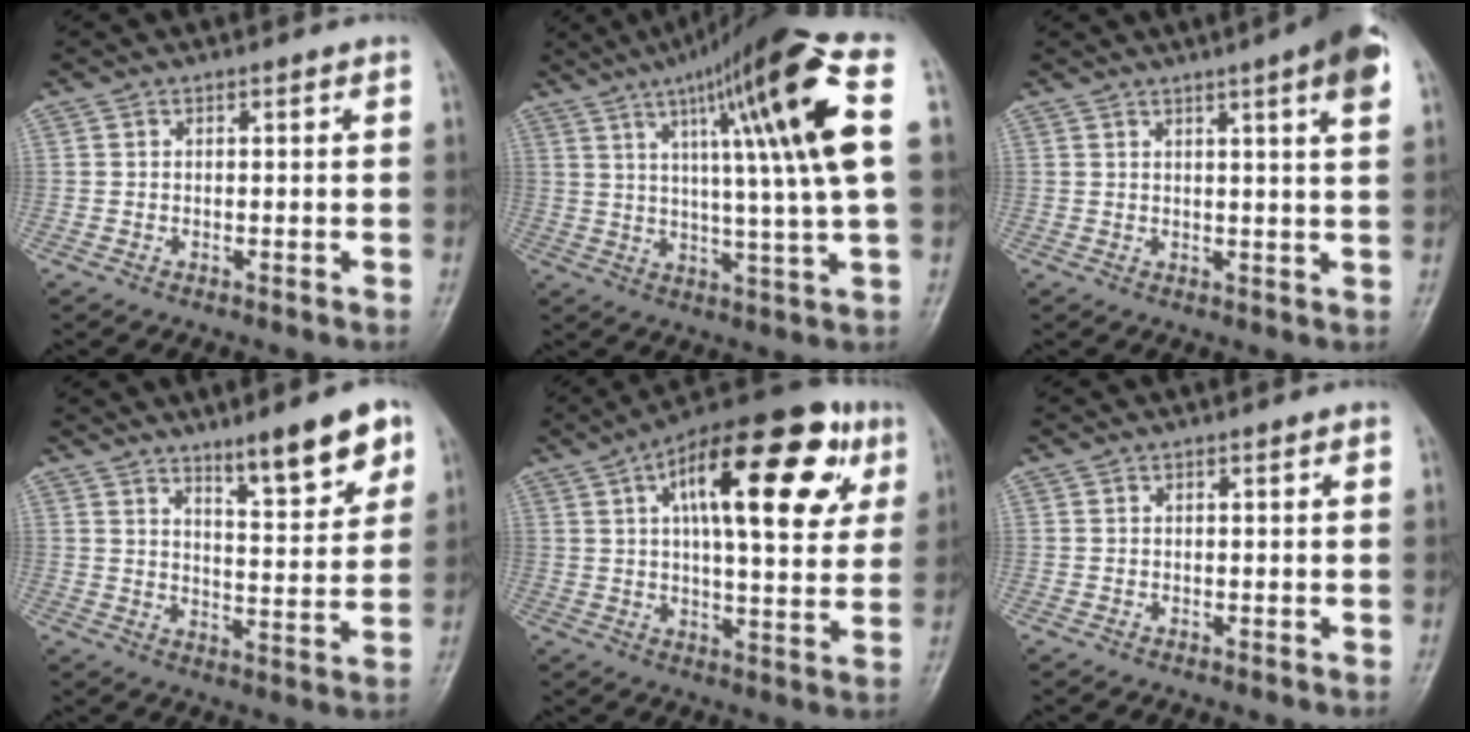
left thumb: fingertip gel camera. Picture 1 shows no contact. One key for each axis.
{"total": 21.7, "fx": 7.0, "fy": 1.7, "fz": 20.5, "tx": -0.313, "ty": 0.001, "tz": 0.100}
{"total": 7.9, "fx": 3.9, "fy": 0.4, "fz": 6.8, "tx": -0.089, "ty": -0.007, "tz": 0.047}
{"total": 11.1, "fx": 7.2, "fy": 2.4, "fz": 8.1, "tx": -0.099, "ty": -0.045, "tz": 0.110}
{"total": 23.8, "fx": 8.5, "fy": 9.3, "fz": 20.3, "tx": -0.272, "ty": 0.007, "tz": 0.116}
{"total": 0.0}